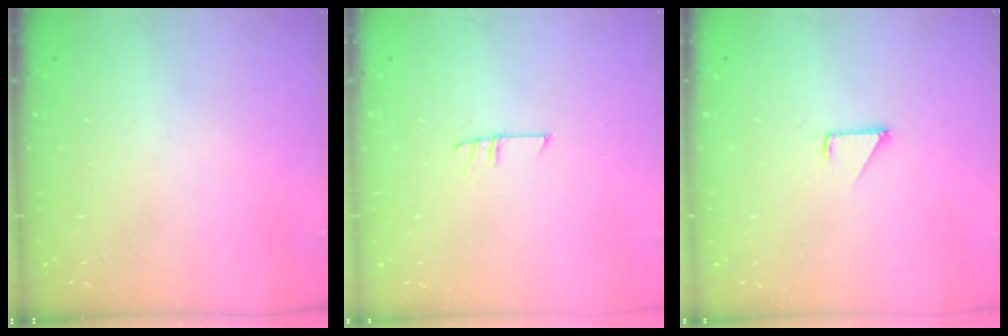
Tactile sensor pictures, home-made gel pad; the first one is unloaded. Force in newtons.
{"total": 5.5, "press": 5.4, "slide": 0.6}
{"total": 1.5, "press": 1.5, "slide": 0.1}